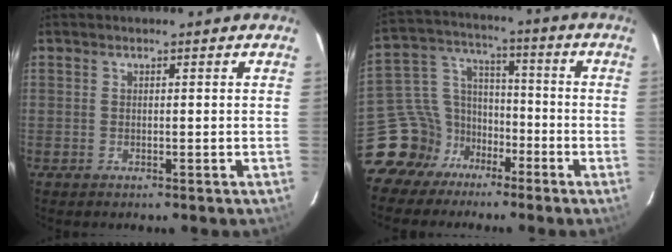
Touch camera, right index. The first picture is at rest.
{"total": 11.6, "force": [-8.0, 8.1, 1.9], "torque": [-0.057, 0.052, -0.144]}